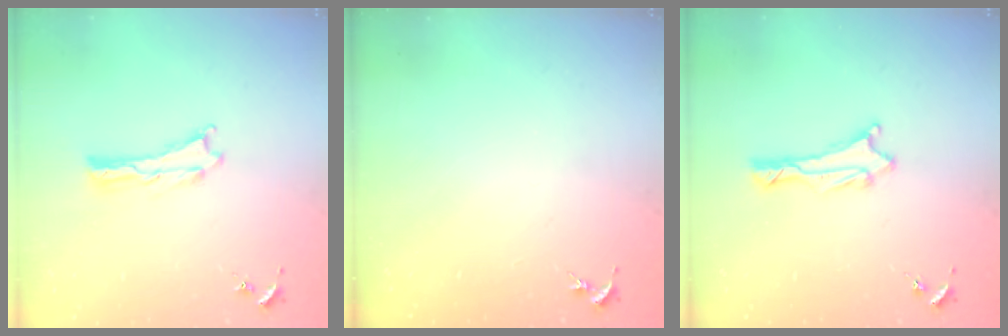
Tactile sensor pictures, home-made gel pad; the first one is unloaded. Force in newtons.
{"total": 0.0}
{"total": 1.5, "press": 1.5, "slide": 0.2}